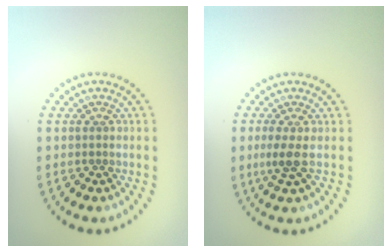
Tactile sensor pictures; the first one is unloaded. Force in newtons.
{"total": 1.7, "press": 1.4, "slide": 0.9}